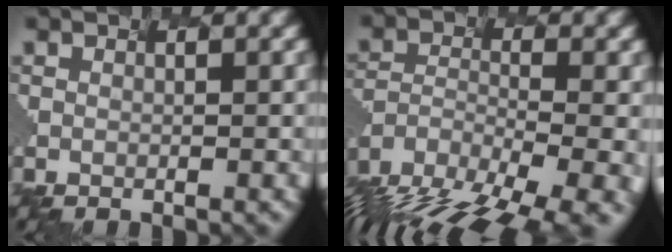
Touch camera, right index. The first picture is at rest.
{"total": 15.1, "force": [-12.9, 3.8, 7.0], "torque": [-0.155, -0.024, -0.159]}